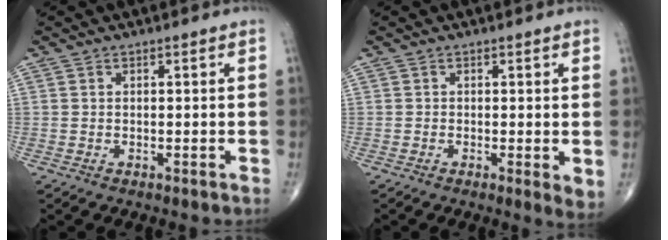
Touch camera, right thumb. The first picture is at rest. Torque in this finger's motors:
{"motor_torque": [-0.35, 0.12, -0.11, -0.12, -0.01]}